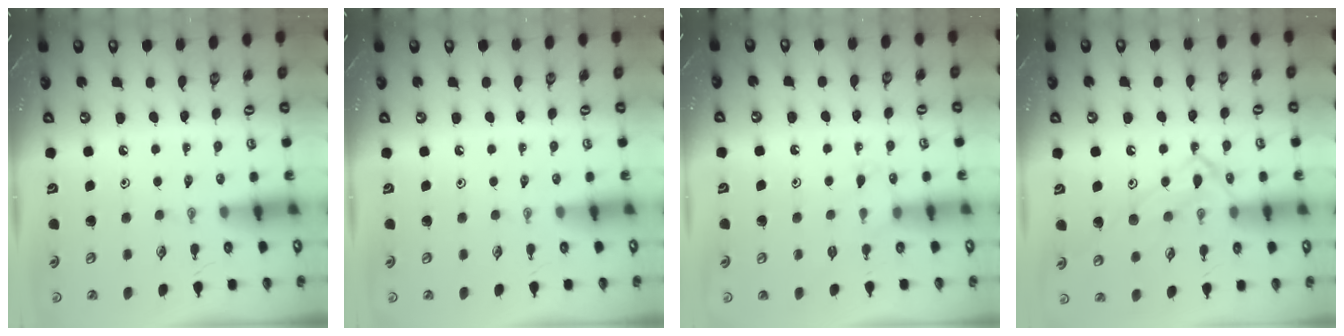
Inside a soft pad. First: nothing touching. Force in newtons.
{"total": 0.0}
{"total": 5.4, "press": 5.4, "slide": 0.6}
{"total": 11.6, "press": 11.6, "slide": 0.5}